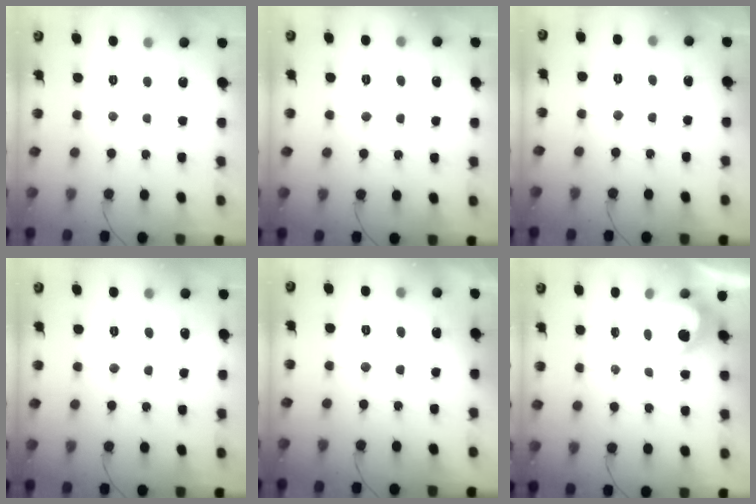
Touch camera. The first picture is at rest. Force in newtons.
{"total": 2.9, "press": 2.9, "slide": 0.3}
{"total": 2.4, "press": 2.4, "slide": 0.2}
{"total": 2.1, "press": 2.1, "slide": 0.1}
{"total": 6.0, "press": 6.0, "slide": 0.4}
{"total": 3.7, "press": 3.7, "slide": 0.2}